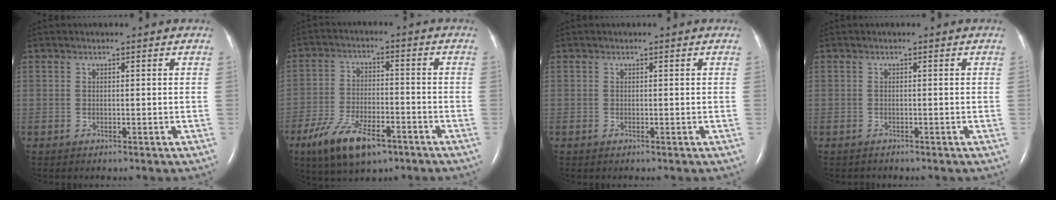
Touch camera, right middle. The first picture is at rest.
{"total": 11.2, "force": [-6.7, 4.3, 7.9], "torque": [-0.153, -0.010, -0.114]}
{"total": 0.0}
{"total": 0.5, "force": [-0.5, 0.2, -0.1], "torque": [-0.009, -0.001, -0.009]}